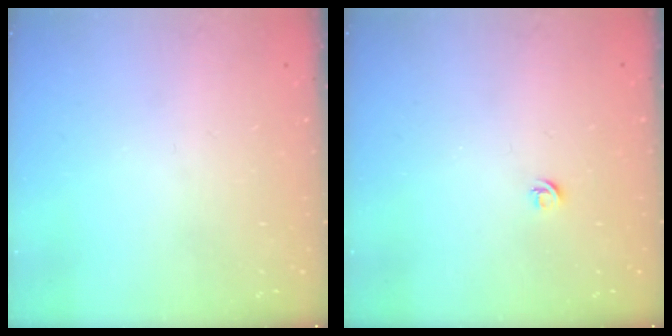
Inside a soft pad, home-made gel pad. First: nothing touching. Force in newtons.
{"total": 3.6, "press": 3.6, "slide": 0.5}